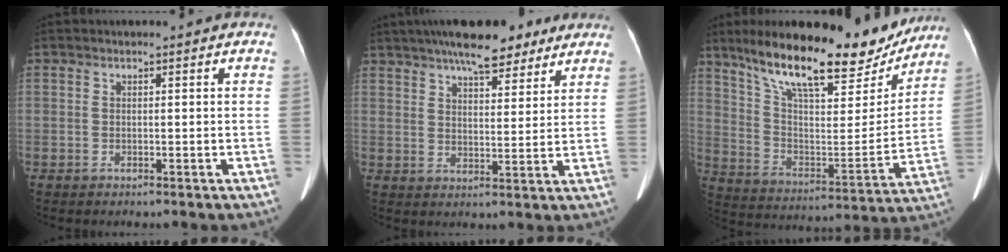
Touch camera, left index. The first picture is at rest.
{"total": 13.8, "force": [10.7, 3.9, 7.9], "torque": [-0.130, 0.031, 0.163]}
{"total": 24.8, "force": [19.5, 6.1, 14.1], "torque": [-0.231, -0.006, 0.304]}